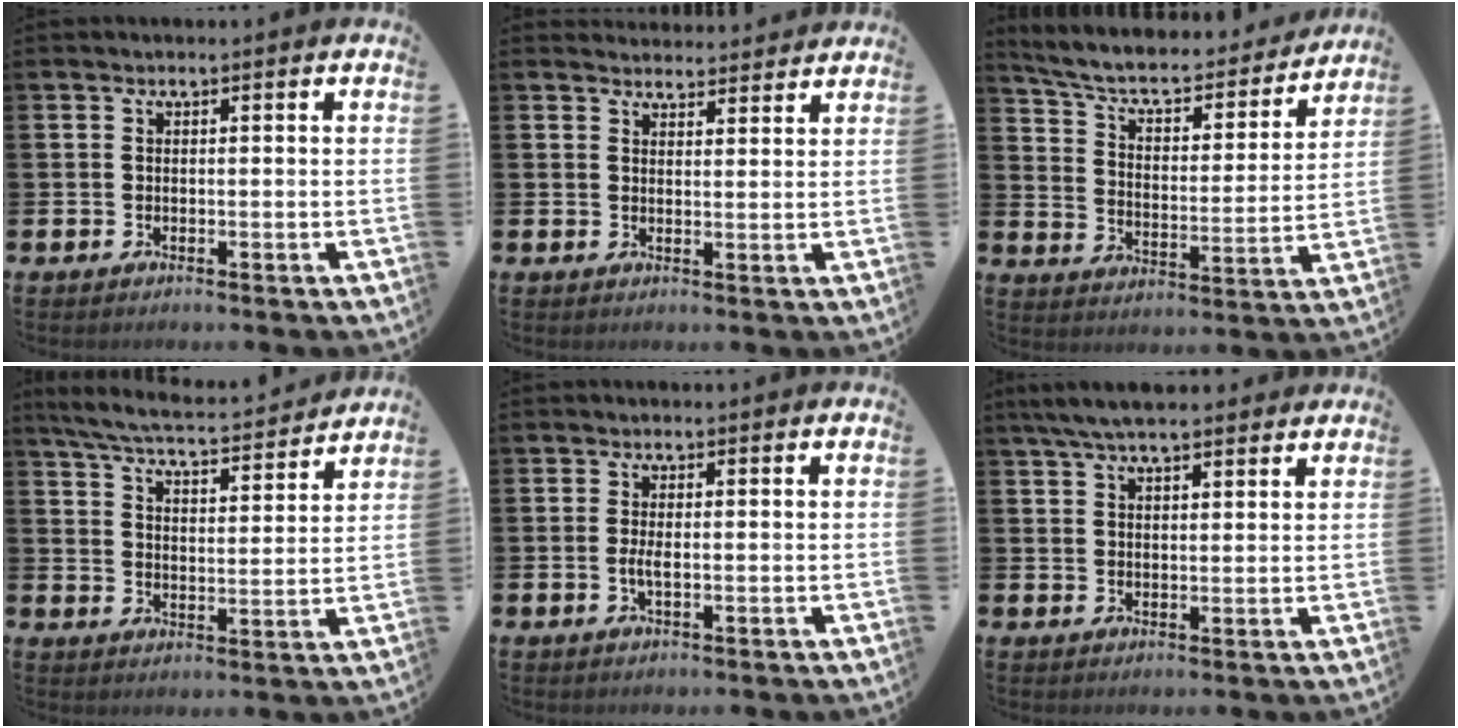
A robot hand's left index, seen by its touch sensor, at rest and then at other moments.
{"total": 3.2, "force": [3.2, 0.6, -0.3], "torque": [0.009, -0.021, 0.056]}
{"total": 6.7, "force": [5.9, 2.0, 2.5], "torque": [-0.083, -0.044, 0.096]}
{"total": 6.1, "force": [5.8, 0.6, 1.7], "torque": [-0.060, -0.045, 0.098]}
{"total": 1.7, "force": [-0.2, 0.6, 1.6], "torque": [-0.027, 0.000, -0.006]}
{"total": 5.6, "force": [5.0, 1.2, 2.3], "torque": [-0.053, -0.011, 0.092]}